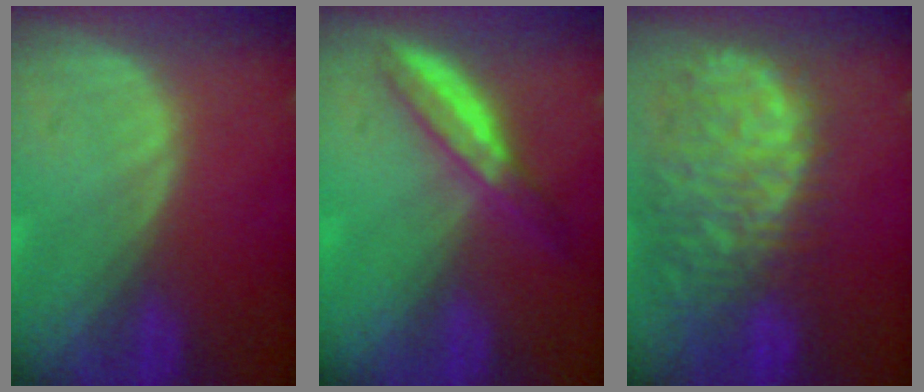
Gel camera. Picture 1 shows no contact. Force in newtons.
{"total": 5.2, "press": 4.6, "slide": 2.4}
{"total": 13.6, "press": 11.2, "slide": 7.7}